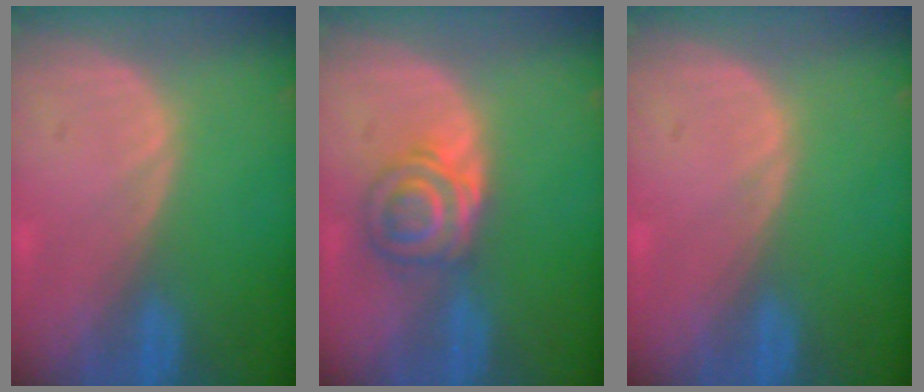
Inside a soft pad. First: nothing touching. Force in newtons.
{"total": 5.7, "press": 5.4, "slide": 2.0}
{"total": 0.5, "press": 0.1, "slide": 0.5}